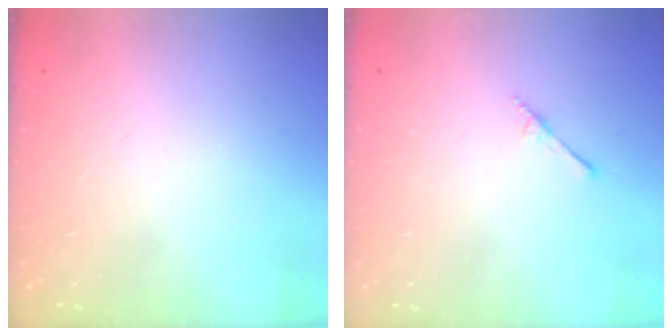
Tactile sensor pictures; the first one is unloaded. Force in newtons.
{"total": 1.7, "press": 1.7, "slide": 0.1}